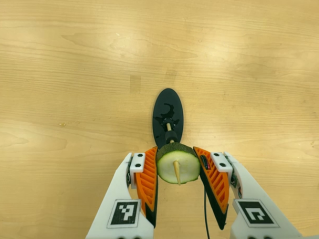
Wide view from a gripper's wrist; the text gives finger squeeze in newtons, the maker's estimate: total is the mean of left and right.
{"total": 10.7, "left": 9.6, "right": 11.7}